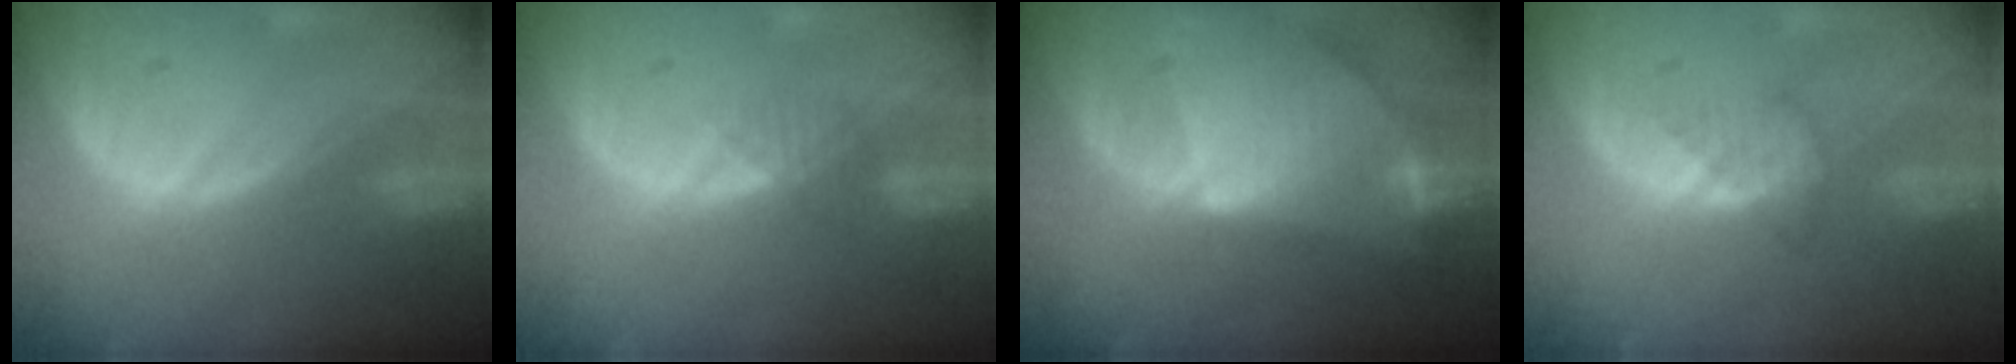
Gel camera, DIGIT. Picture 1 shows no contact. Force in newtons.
{"total": 1.9, "press": 1.6, "slide": 1.0}
{"total": 9.5, "press": 8.3, "slide": 4.6}
{"total": 2.7, "press": 2.6, "slide": 0.6}